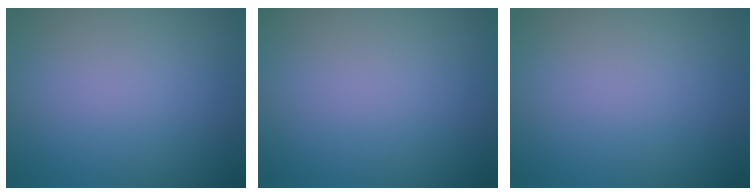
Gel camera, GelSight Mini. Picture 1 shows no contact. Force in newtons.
{"total": 0.0}
{"total": 0.0}